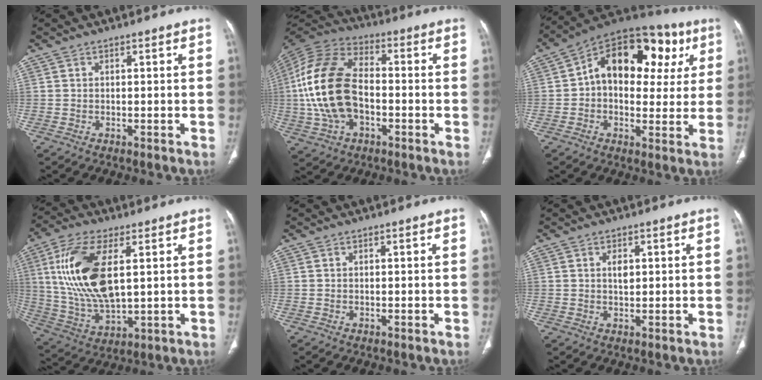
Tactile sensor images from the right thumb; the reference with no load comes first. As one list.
[{"total": 18.7, "force": [-1.8, 11.5, 14.6], "torque": [-0.300, 0.027, -0.036]}, {"total": 21.6, "force": [5.5, 13.7, 15.8], "torque": [-0.181, 0.033, 0.072]}, {"total": 17.6, "force": [3.9, 7.9, 15.2], "torque": [-0.314, -0.015, 0.084]}, {"total": 0.0}, {"total": 2.1, "force": [0.6, 1.1, 1.6], "torque": [-0.022, -0.002, 0.011]}]